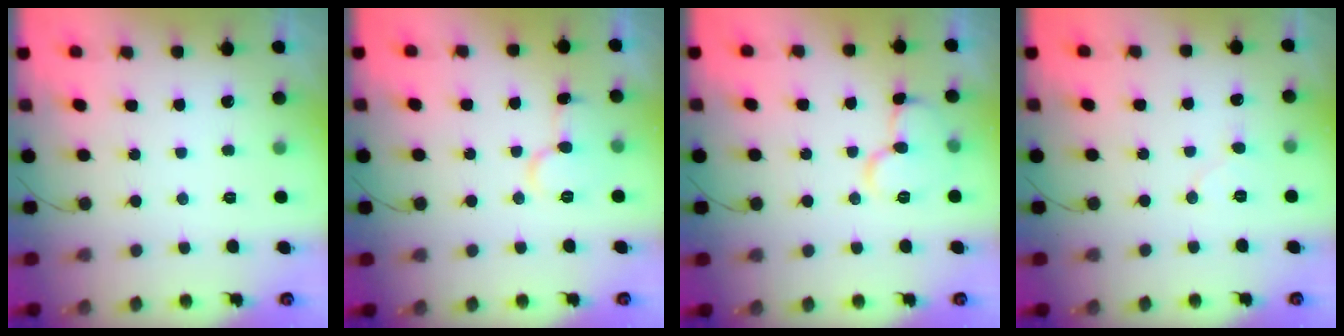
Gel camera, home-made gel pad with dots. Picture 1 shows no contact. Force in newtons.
{"total": 8.1, "press": 8.1, "slide": 0.8}
{"total": 10.3, "press": 10.3, "slide": 0.9}
{"total": 5.9, "press": 5.9, "slide": 0.6}